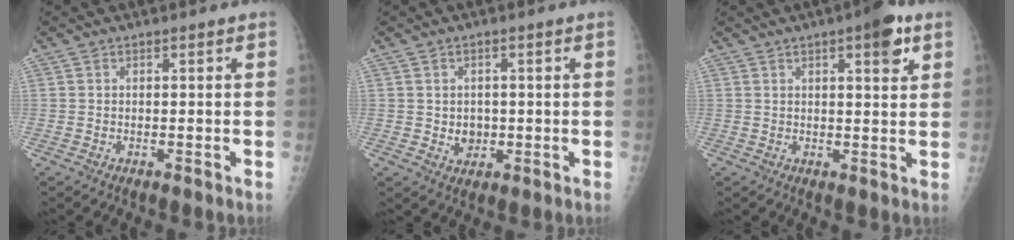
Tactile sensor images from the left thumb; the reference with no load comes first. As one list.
[{"total": 3.2, "force": [-0.2, 2.8, 1.6], "torque": [-0.010, 0.001, 0.005]}, {"total": 6.3, "force": [3.2, 1.7, 5.2], "torque": [-0.059, -0.010, 0.039]}]